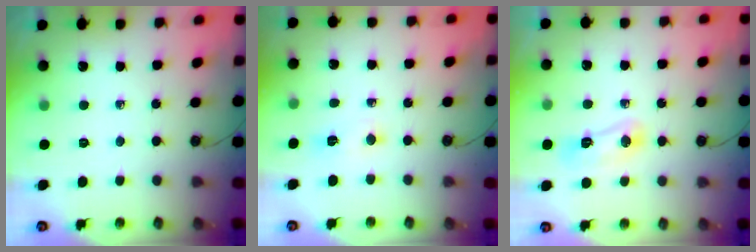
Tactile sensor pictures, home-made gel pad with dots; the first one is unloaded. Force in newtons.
{"total": 4.9, "press": 3.8, "slide": 3.1}
{"total": 6.8, "press": 6.7, "slide": 0.9}